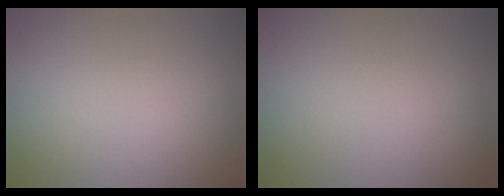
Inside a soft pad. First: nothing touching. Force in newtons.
{"total": 0.0}